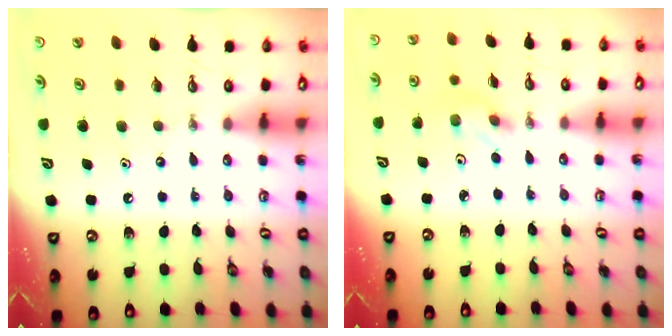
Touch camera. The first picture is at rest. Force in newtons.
{"total": 2.3, "press": 2.1, "slide": 0.8}